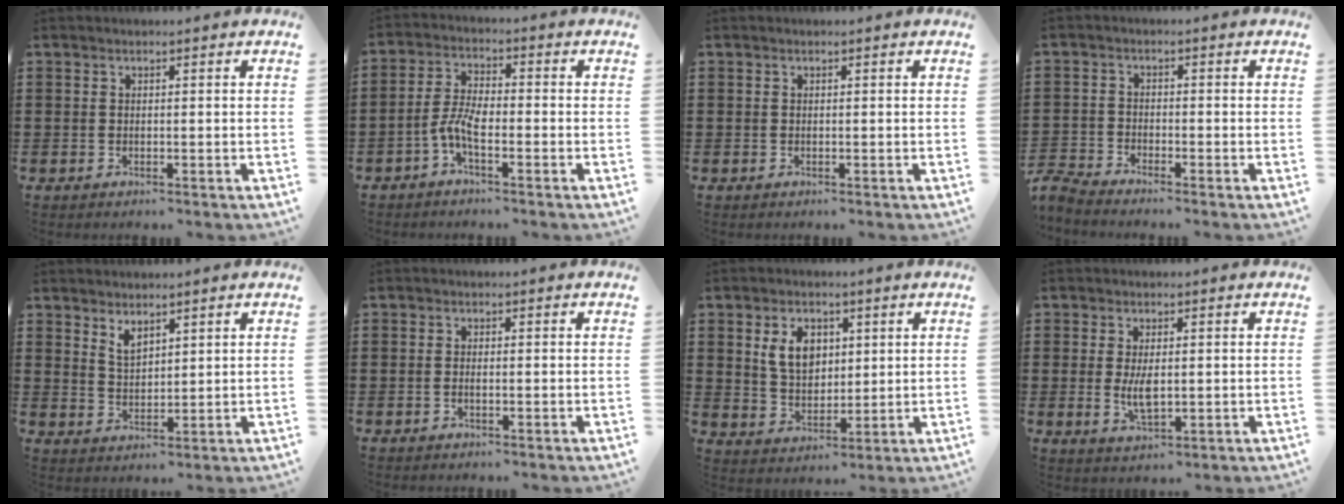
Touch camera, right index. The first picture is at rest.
{"total": 5.0, "force": [-2.2, 1.6, 4.2], "torque": [-0.106, -0.007, -0.049]}
{"total": 0.0}
{"total": 2.8, "force": [-2.8, 0.1, 0.0], "torque": [-0.021, -0.005, -0.064]}
{"total": 3.1, "force": [2.3, 1.5, 1.3], "torque": [-0.033, 0.004, 0.043]}
{"total": 0.8, "force": [-0.3, 0.1, 0.7], "torque": [-0.013, -0.004, -0.005]}
{"total": 6.3, "force": [2.1, 4.4, 4.0], "torque": [-0.086, 0.012, 0.034]}
{"total": 4.2, "force": [0.1, 1.9, 3.8], "torque": [-0.087, -0.002, -0.003]}